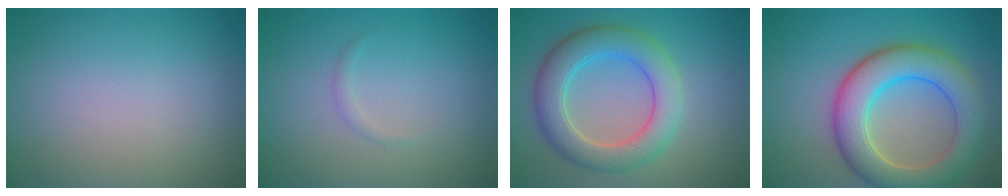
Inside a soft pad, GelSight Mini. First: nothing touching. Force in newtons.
{"total": 0.6, "press": 0.6, "slide": 0.0}
{"total": 6.1, "press": 6.1, "slide": 0.1}
{"total": 8.1, "press": 8.1, "slide": 0.7}